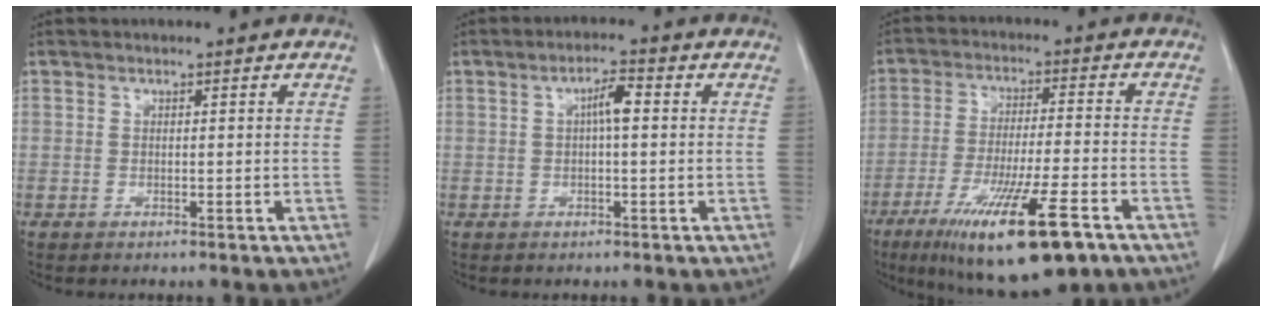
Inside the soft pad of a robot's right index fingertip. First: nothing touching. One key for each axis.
{"total": 3.5, "fx": 0.4, "fy": 0.7, "fz": 3.4, "tx": -0.059, "ty": 0.009, "tz": 0.005}
{"total": 17.3, "fx": -10.0, "fy": 2.4, "fz": 13.9, "tx": -0.225, "ty": -0.037, "tz": -0.161}